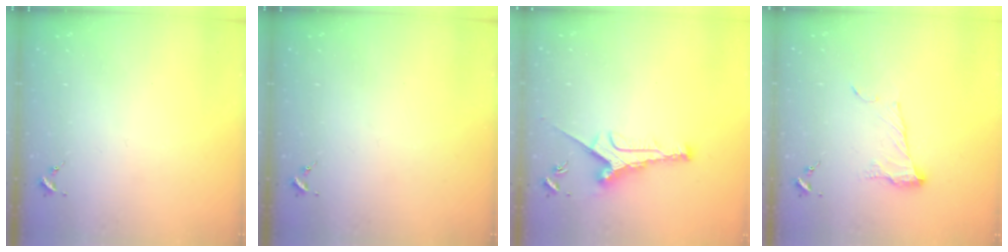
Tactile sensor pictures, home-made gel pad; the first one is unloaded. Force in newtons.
{"total": 0.0}
{"total": 10.0, "press": 10.0, "slide": 0.5}
{"total": 9.5, "press": 9.5, "slide": 0.3}